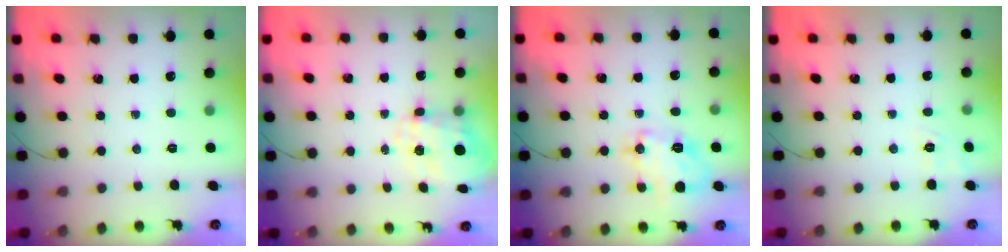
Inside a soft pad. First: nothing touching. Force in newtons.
{"total": 8.8, "press": 8.8, "slide": 0.7}
{"total": 12.2, "press": 12.1, "slide": 0.8}
{"total": 3.1, "press": 2.4, "slide": 1.9}